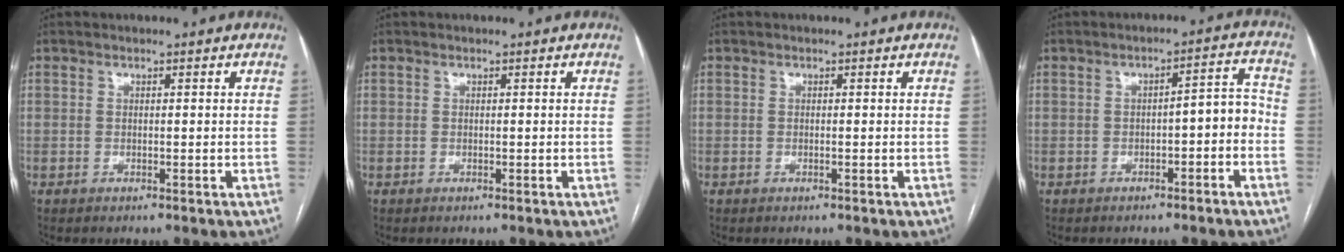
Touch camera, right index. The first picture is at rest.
{"total": 0.0}
{"total": 0.0}
{"total": 4.9, "force": [-1.7, 1.6, 4.3], "torque": [-0.056, 0.030, -0.022]}